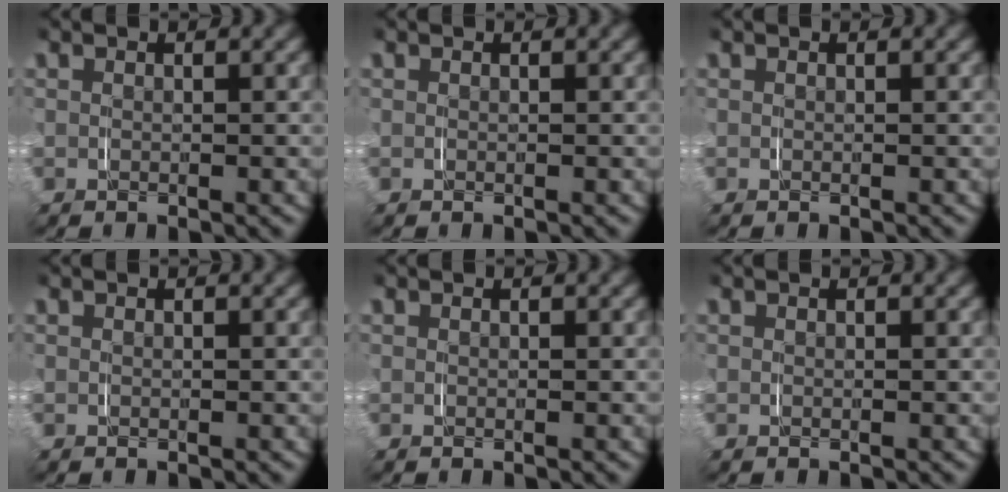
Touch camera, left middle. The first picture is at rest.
{"total": 0.0}
{"total": 0.0}
{"total": 0.0}
{"total": 0.0}
{"total": 0.0}